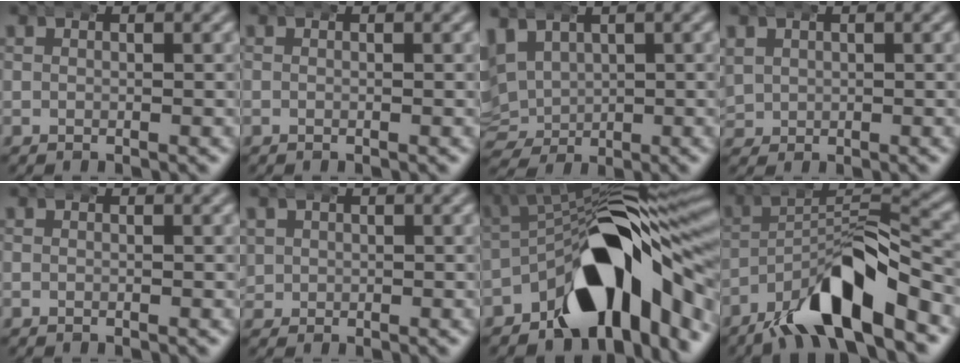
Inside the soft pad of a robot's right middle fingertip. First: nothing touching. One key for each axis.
{"total": 0.0}
{"total": 7.1, "fx": 0.5, "fy": 6.2, "fz": 3.3, "tx": -0.112, "ty": -0.030, "tz": 0.022}
{"total": 3.3, "fx": 0.6, "fy": 3.0, "fz": 1.2, "tx": -0.052, "ty": -0.012, "tz": 0.019}
{"total": 0.0}
{"total": 2.4, "fx": 0.4, "fy": 2.3, "fz": 0.7, "tx": -0.035, "ty": -0.009, "tz": 0.013}
{"total": 13.9, "fx": -4.0, "fy": 6.0, "fz": 11.9, "tx": -0.156, "ty": 0.010, "tz": -0.062}
{"total": 8.2, "fx": -4.4, "fy": 2.2, "fz": 6.5, "tx": -0.096, "ty": 0.002, "tz": -0.075}